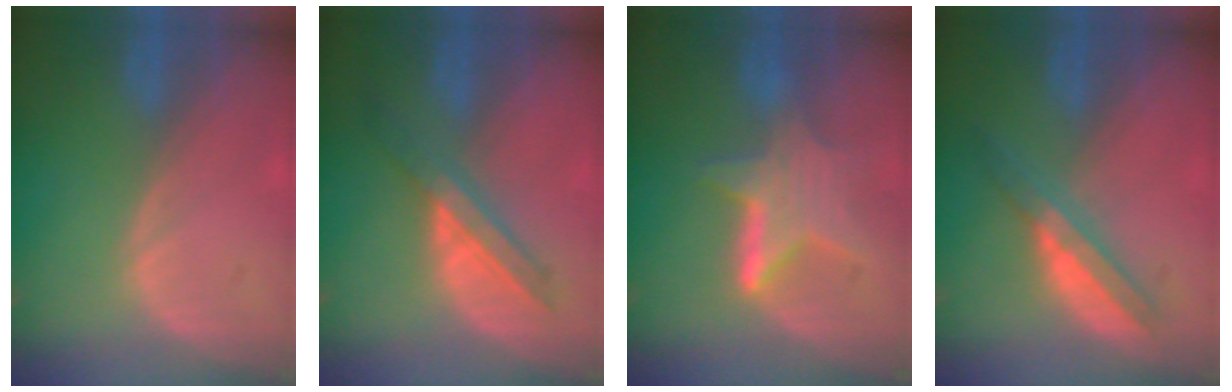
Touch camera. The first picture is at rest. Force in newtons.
{"total": 5.9, "press": 5.7, "slide": 1.5}
{"total": 6.3, "press": 6.3, "slide": 0.5}
{"total": 5.0, "press": 4.8, "slide": 1.4}